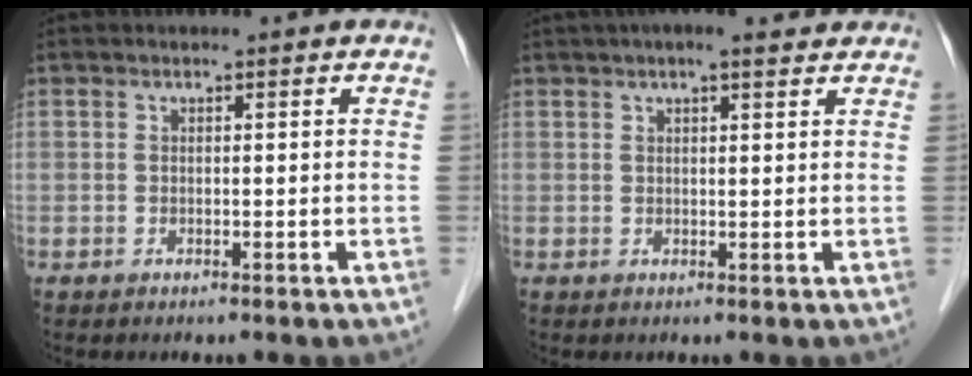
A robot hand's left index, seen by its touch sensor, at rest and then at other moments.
{"total": 6.2, "force": [4.8, 1.4, 3.7], "torque": [-0.057, 0.031, 0.068]}